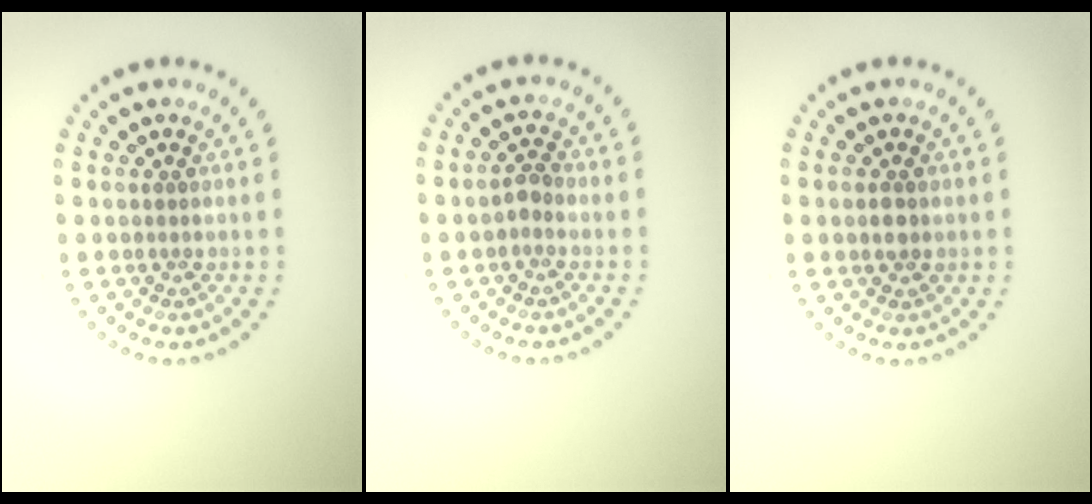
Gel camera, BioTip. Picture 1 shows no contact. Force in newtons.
{"total": 1.2, "press": 1.0, "slide": 0.6}
{"total": 1.2, "press": 1.2, "slide": 0.1}